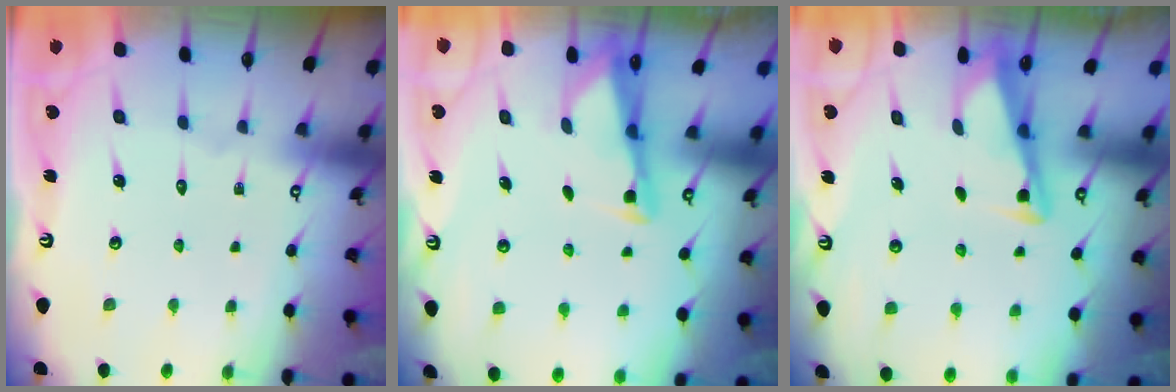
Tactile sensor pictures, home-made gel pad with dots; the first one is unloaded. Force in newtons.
{"total": 2.5, "press": 2.5, "slide": 0.1}
{"total": 3.3, "press": 3.3, "slide": 0.4}